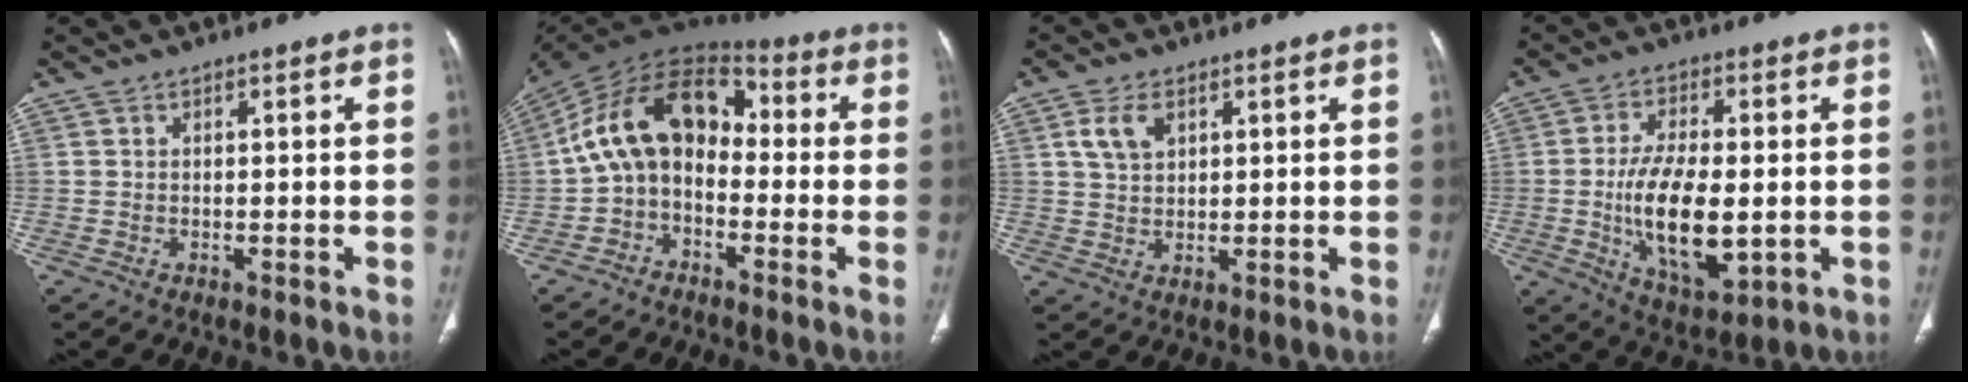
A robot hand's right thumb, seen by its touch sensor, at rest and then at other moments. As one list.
[{"total": 14.3, "force": [-1.2, 9.8, 10.3], "torque": [-0.163, 0.063, -0.037]}, {"total": 5.0, "force": [2.2, 3.1, 3.3], "torque": [-0.057, -0.004, 0.044]}, {"total": 14.4, "force": [-1.8, 6.8, 12.6], "torque": [-0.213, -0.011, -0.020]}]